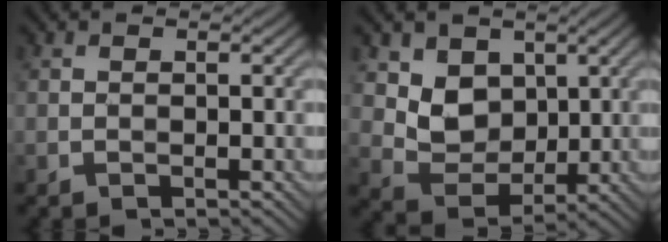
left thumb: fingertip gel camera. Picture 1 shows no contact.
{"total": 5.8, "force": [2.3, 4.6, 2.5], "torque": [-0.067, -0.016, 0.037]}